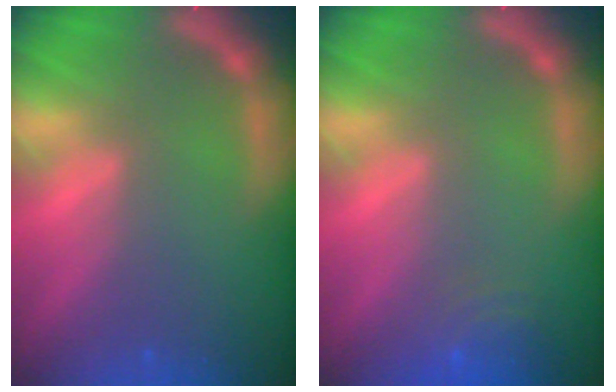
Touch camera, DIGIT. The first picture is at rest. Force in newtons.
{"total": 4.0}